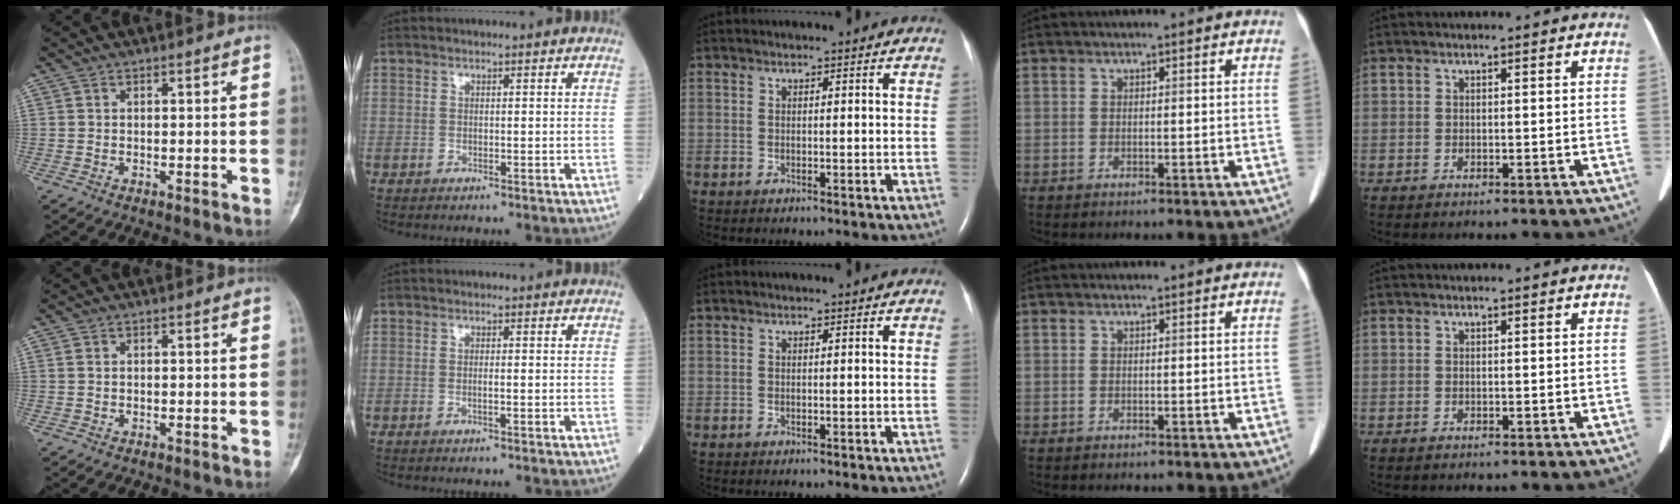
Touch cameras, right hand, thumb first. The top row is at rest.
{"thumb": {"total": 0.7, "force": [0.3, 0.5, 0.5], "torque": [-0.013, 0.004, 0.008]}, "index": {"total": 0.9, "force": [-0.3, 0.0, 0.9], "torque": [-0.019, -0.001, -0.005]}}